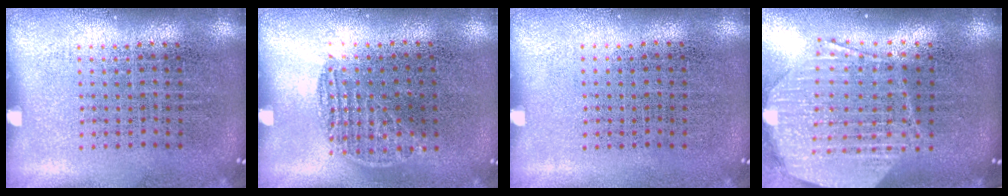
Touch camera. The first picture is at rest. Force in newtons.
{"total": 0.8, "press": 0.7, "slide": 0.4}
{"total": 0.0}
{"total": 2.7, "press": 2.2, "slide": 1.6}